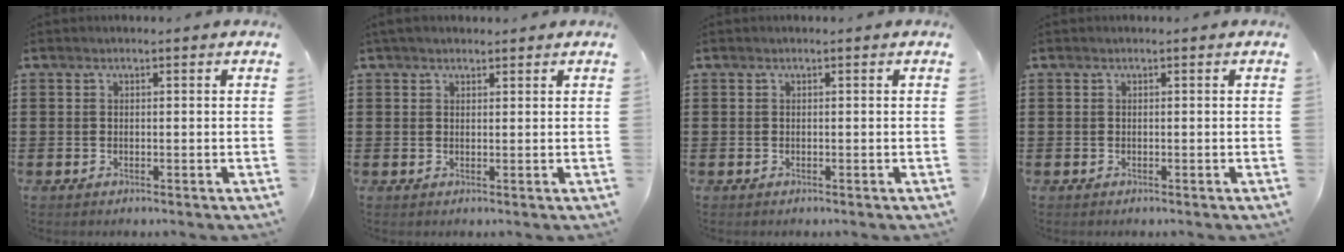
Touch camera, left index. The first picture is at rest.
{"total": 1.6, "force": [1.4, 0.7, 0.4], "torque": [-0.011, 0.006, 0.027]}
{"total": 0.0}
{"total": 0.0}